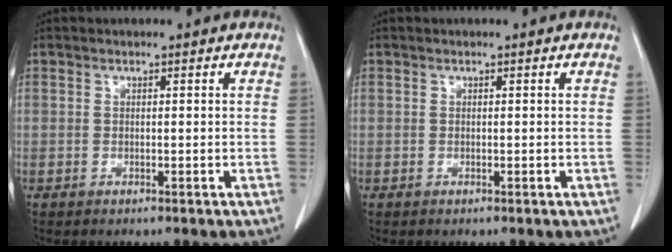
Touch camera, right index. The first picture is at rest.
{"total": 0.0}